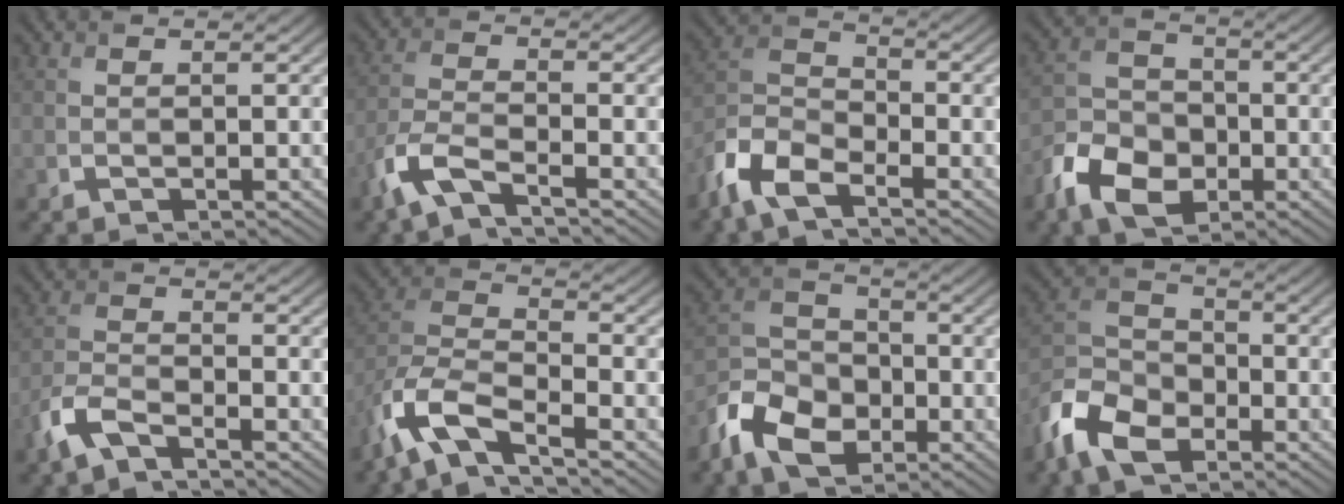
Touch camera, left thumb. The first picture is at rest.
{"total": 5.4, "force": [-3.7, 1.4, 3.7], "torque": [-0.089, -0.008, -0.092]}
{"total": 7.9, "force": [-5.5, 3.1, 4.8], "torque": [-0.109, -0.006, -0.131]}
{"total": 8.4, "force": [-4.3, 5.6, 4.5], "torque": [-0.101, -0.010, -0.098]}
{"total": 4.9, "force": [-3.5, 1.6, 3.0], "torque": [-0.076, -0.007, -0.087]}
{"total": 9.8, "force": [-6.7, 3.1, 6.5], "torque": [-0.137, -0.003, -0.154]}
{"total": 9.1, "force": [-5.2, 5.8, 4.7], "torque": [-0.109, -0.011, -0.121]}
{"total": 9.6, "force": [-6.0, 5.4, 5.2], "torque": [-0.124, -0.012, -0.143]}